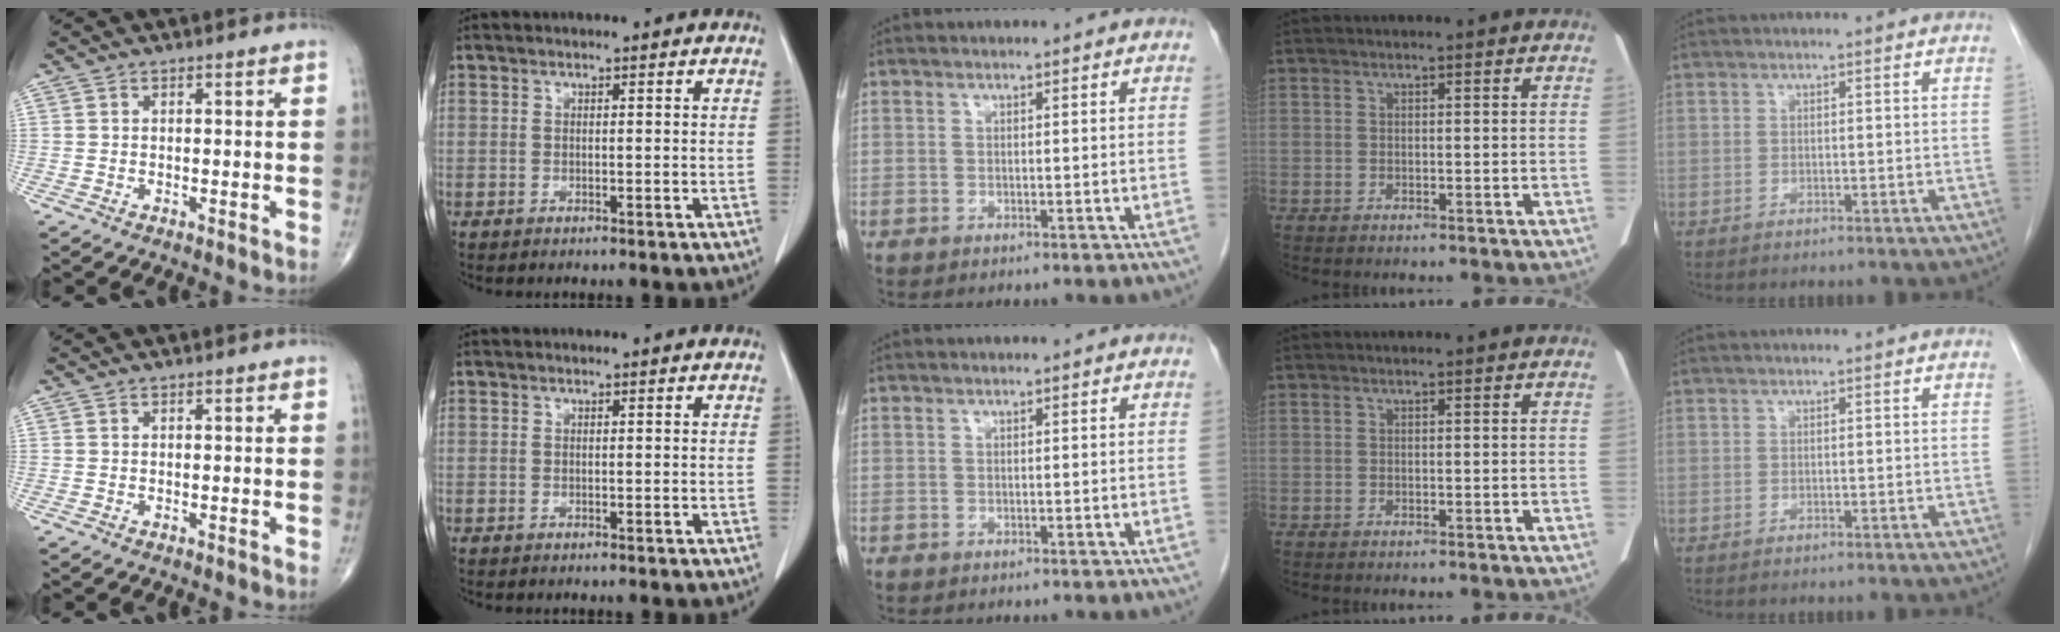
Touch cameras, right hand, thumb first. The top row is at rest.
{}